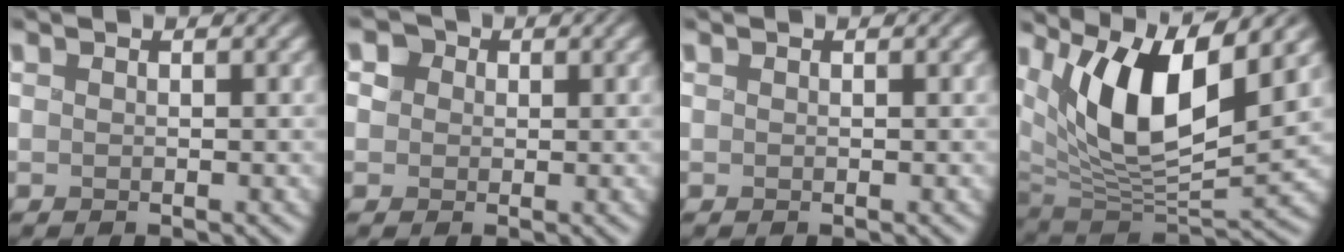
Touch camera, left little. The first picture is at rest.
{"total": 3.3, "force": [1.6, 2.5, 1.5], "torque": [-0.039, 0.008, 0.022]}
{"total": 0.0}
{"total": 9.8, "force": [4.1, 4.0, 8.0], "torque": [-0.136, -0.012, 0.074]}